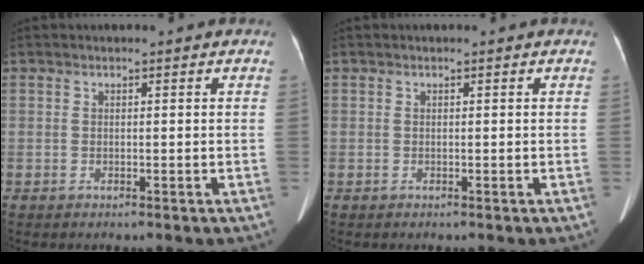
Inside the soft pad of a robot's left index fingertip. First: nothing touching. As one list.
[{"total": 0.0}]